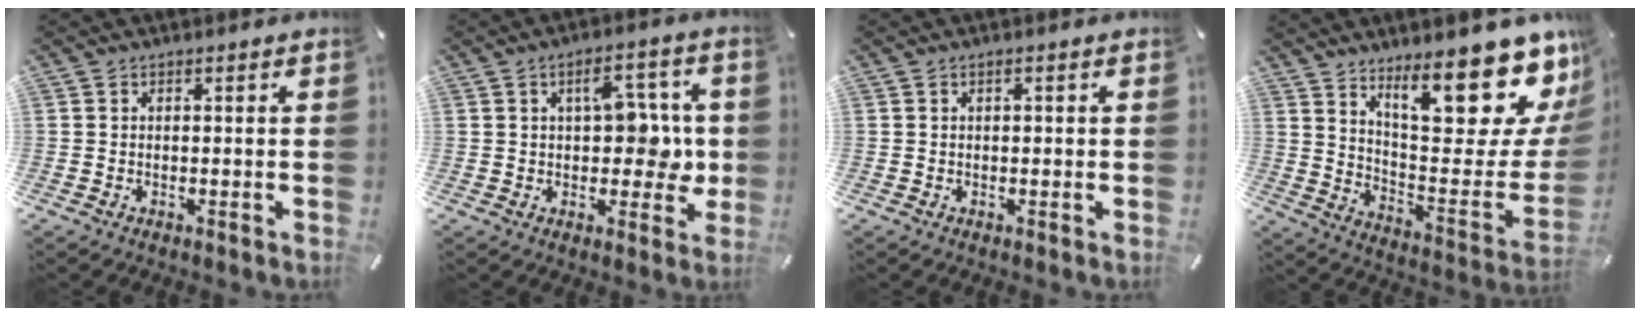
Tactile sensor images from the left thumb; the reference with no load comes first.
{"total": 10.3, "force": [1.2, 6.4, 8.0], "torque": [-0.098, -0.001, 0.016]}
{"total": 0.8, "force": [0.1, 0.4, 0.6], "torque": [-0.012, 0.003, 0.000]}
{"total": 23.9, "force": [16.3, 7.7, 15.6], "torque": [-0.183, -0.133, 0.266]}